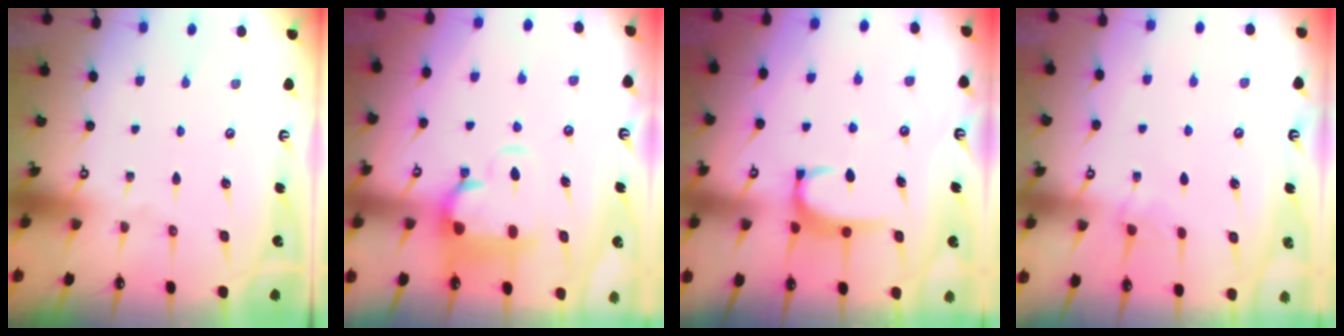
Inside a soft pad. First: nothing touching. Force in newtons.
{"total": 2.7, "press": 1.9, "slide": 1.9}
{"total": 2.7, "press": 2.7, "slide": 0.4}
{"total": 1.8, "press": 1.8, "slide": 0.3}